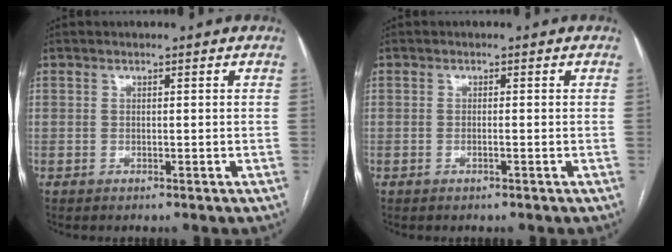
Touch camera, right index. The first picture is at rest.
{"total": 0.6, "force": [-0.2, 0.0, 0.6], "torque": [-0.012, 0.000, -0.004]}